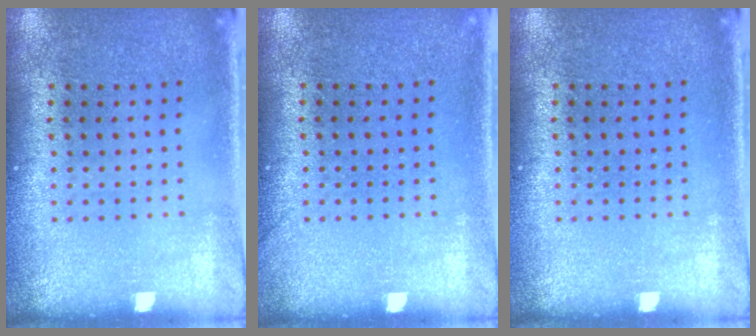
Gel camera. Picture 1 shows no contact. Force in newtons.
{"total": 0.5, "press": 0.5, "slide": 0.1}
{"total": 0.0}